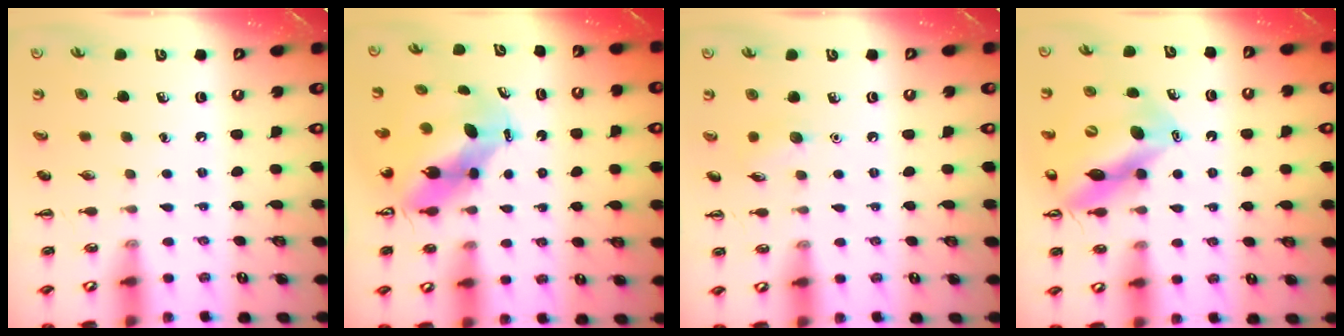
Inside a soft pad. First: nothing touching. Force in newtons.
{"total": 8.1, "press": 7.8, "slide": 2.3}
{"total": 5.0, "press": 4.8, "slide": 1.3}
{"total": 13.4, "press": 12.8, "slide": 4.1}